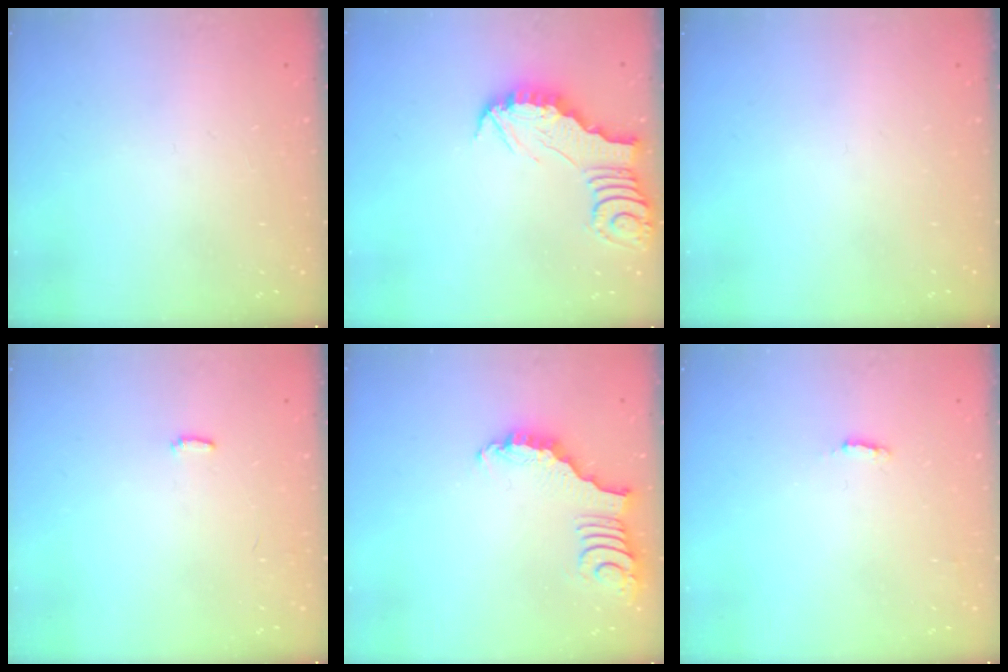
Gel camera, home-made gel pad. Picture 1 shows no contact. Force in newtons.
{"total": 3.3, "press": 3.3, "slide": 0.4}
{"total": 0.0}
{"total": 4.8, "press": 4.8, "slide": 0.4}
{"total": 2.2, "press": 2.2, "slide": 0.3}
{"total": 2.3, "press": 2.2, "slide": 0.5}